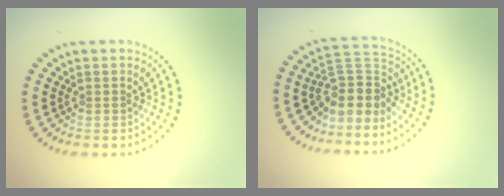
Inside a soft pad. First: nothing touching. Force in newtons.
{"total": 4.1, "press": 3.3, "slide": 2.5}